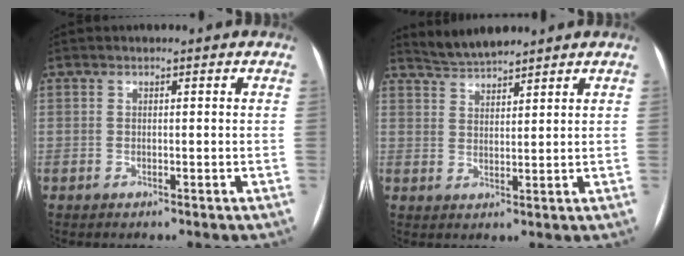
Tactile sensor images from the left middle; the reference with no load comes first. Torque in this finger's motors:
{"motor_torque": [-0.01, -0.01, 0.00, 0.00]}